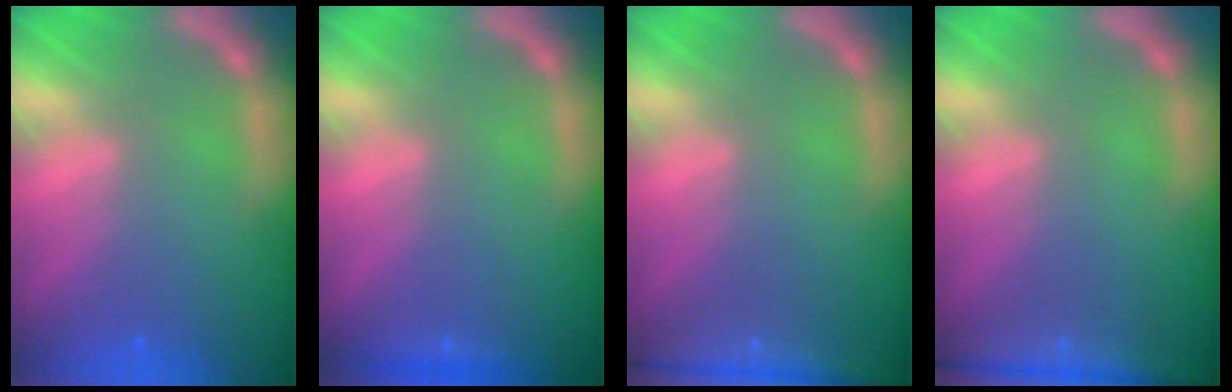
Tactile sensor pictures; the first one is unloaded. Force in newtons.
{"total": 0.9}
{"total": 7.4}
{"total": 7.0}